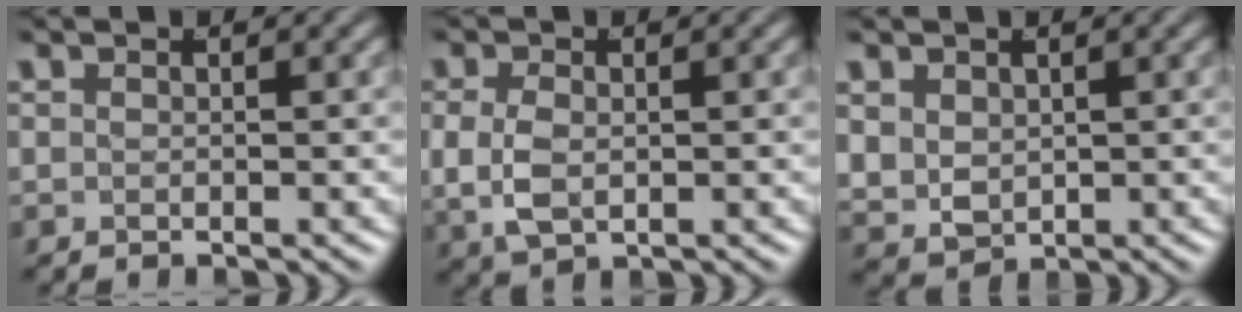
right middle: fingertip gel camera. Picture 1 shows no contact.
{"total": 3.7, "force": [0.0, 2.7, 2.5], "torque": [-0.068, -0.016, 0.013]}
{"total": 4.8, "force": [0.3, 4.2, 2.3], "torque": [-0.071, -0.030, 0.026]}